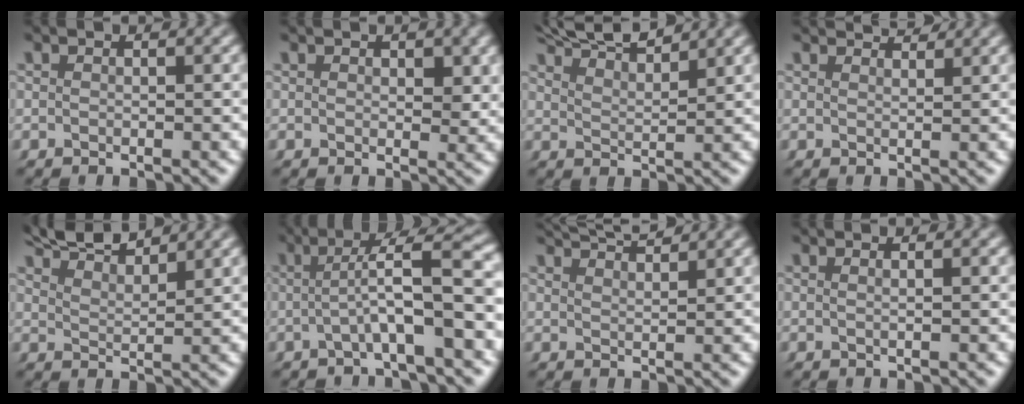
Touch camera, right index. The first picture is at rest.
{"total": 1.0, "force": [0.6, 0.7, 0.4], "torque": [-0.002, -0.013, 0.014]}
{"total": 6.5, "force": [6.0, 1.0, 2.3], "torque": [-0.047, 0.010, 0.099]}
{"total": 2.1, "force": [2.0, -0.3, 0.4], "torque": [0.010, -0.001, 0.033]}
{"total": 5.9, "force": [5.4, 1.0, 2.0], "torque": [-0.045, 0.008, 0.090]}
{"total": 5.9, "force": [-0.7, 0.9, 5.8], "torque": [-0.073, 0.014, -0.010]}
{"total": 4.8, "force": [4.4, 0.6, 1.6], "torque": [-0.025, 0.007, 0.074]}
{"total": 0.9, "force": [0.1, -0.4, 0.8], "torque": [-0.010, 0.003, 0.002]}